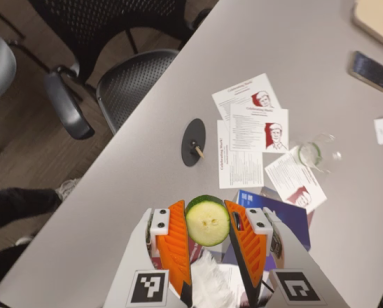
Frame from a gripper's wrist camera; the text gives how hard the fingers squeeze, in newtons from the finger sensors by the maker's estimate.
{"total": 9.3, "left": 8.9, "right": 9.6}